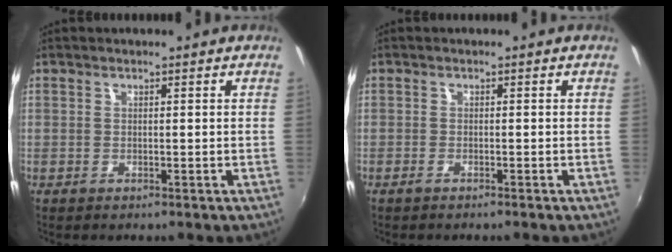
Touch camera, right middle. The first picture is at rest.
{"total": 1.1, "force": [-0.9, 0.1, 0.5], "torque": [-0.014, -0.001, -0.020]}